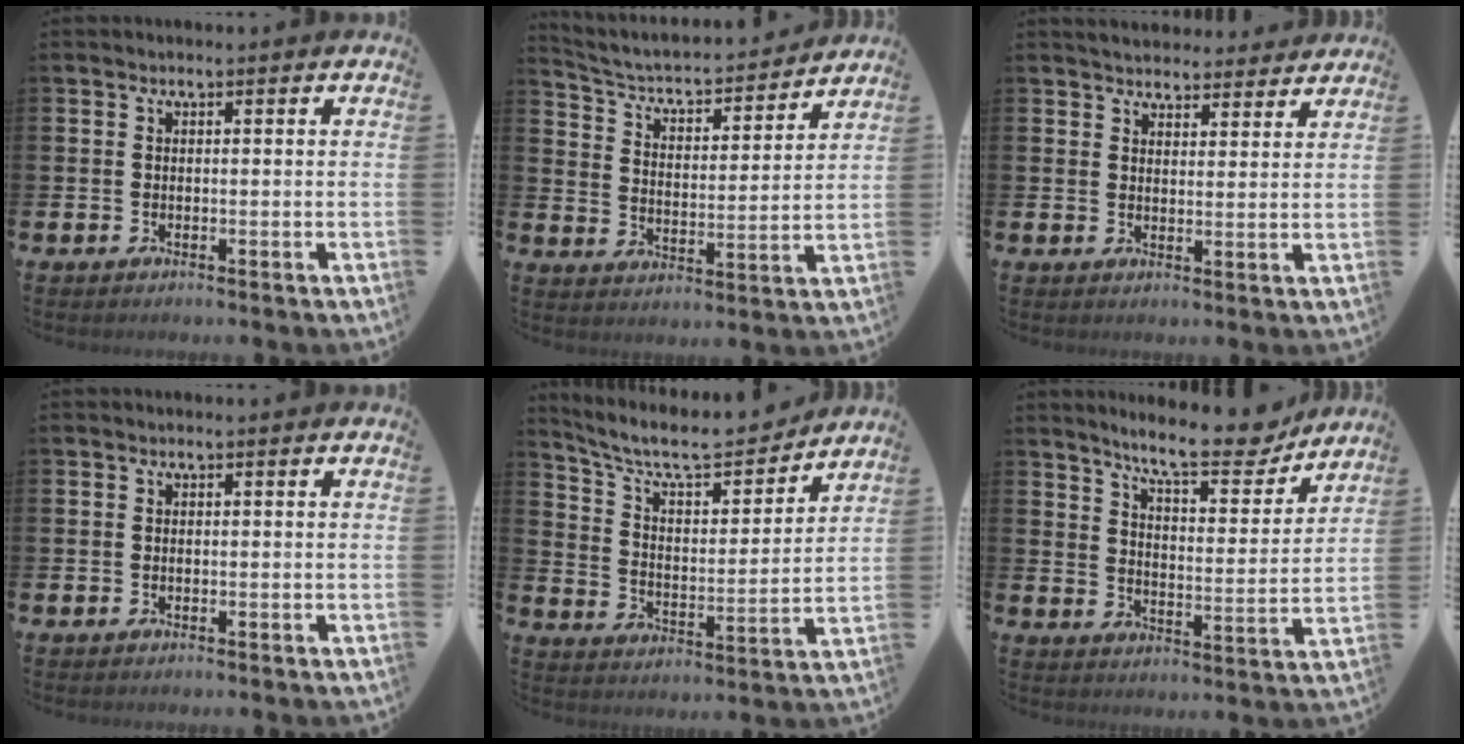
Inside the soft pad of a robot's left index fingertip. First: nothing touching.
{"total": 4.7, "force": [4.3, 1.4, 1.3], "torque": [-0.053, -0.040, 0.063]}
{"total": 4.3, "force": [4.2, 0.8, -0.1], "torque": [-0.008, -0.024, 0.076]}
{"total": 0.0}
{"total": 8.9, "force": [8.0, 2.4, 3.3], "torque": [-0.094, -0.054, 0.135]}
{"total": 10.1, "force": [9.3, 1.7, 3.8], "torque": [-0.082, -0.056, 0.161]}